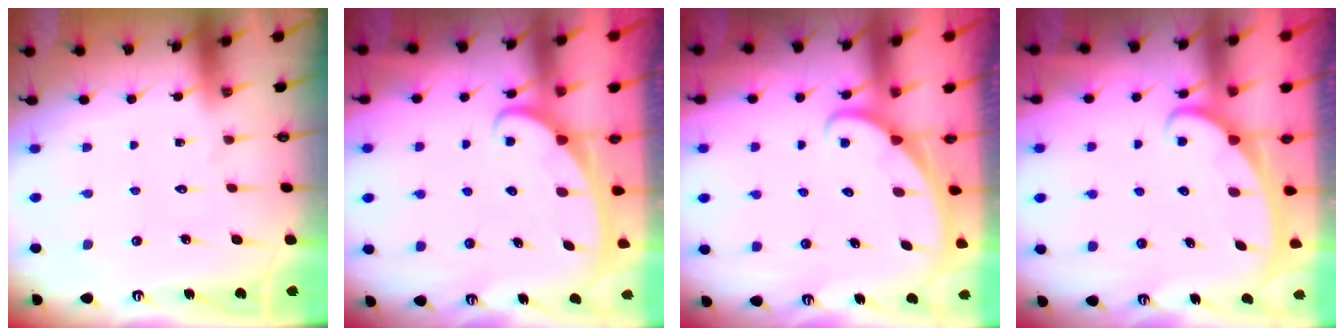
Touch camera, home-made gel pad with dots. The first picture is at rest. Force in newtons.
{"total": 2.5, "press": 2.5, "slide": 0.4}
{"total": 2.0, "press": 2.0, "slide": 0.0}
{"total": 2.4, "press": 2.4, "slide": 0.4}